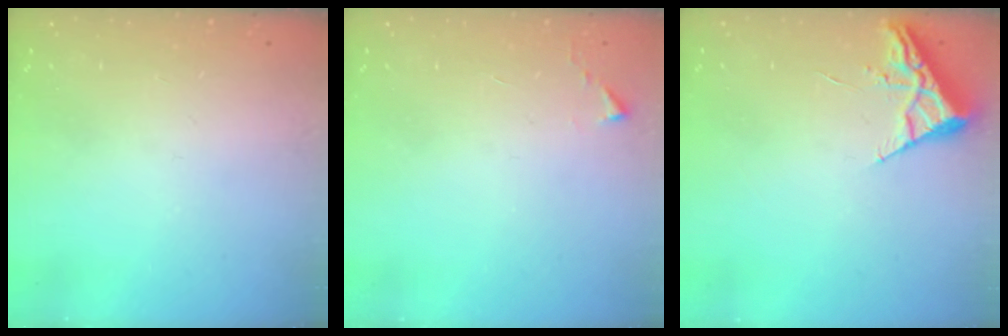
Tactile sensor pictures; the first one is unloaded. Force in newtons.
{"total": 2.7, "press": 2.7, "slide": 0.5}
{"total": 3.9, "press": 3.9, "slide": 0.5}